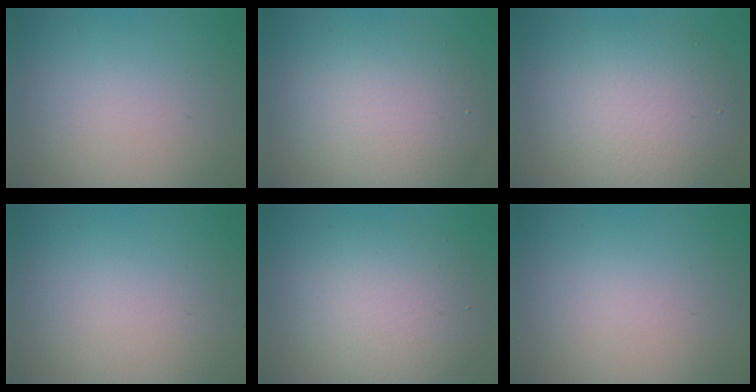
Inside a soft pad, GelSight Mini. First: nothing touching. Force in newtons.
{"total": 6.3, "press": 6.3, "slide": 0.2}
{"total": 7.0, "press": 7.0, "slide": 0.2}
{"total": 0.0}
{"total": 5.3, "press": 5.3, "slide": 0.3}
{"total": 0.0}